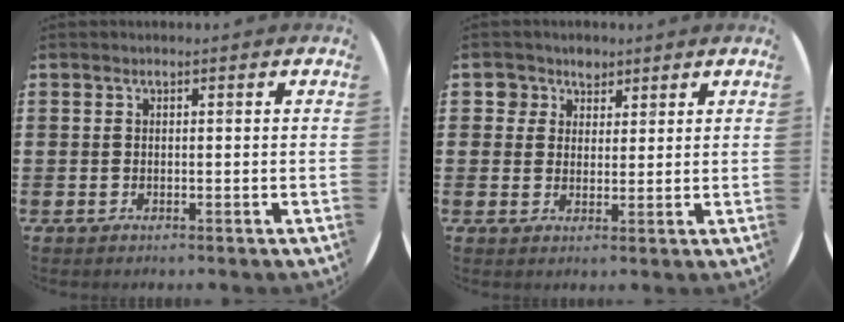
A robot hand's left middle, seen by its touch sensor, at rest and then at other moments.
{"total": 3.3, "force": [2.2, 2.5, -0.1], "torque": [-0.002, 0.010, 0.040]}